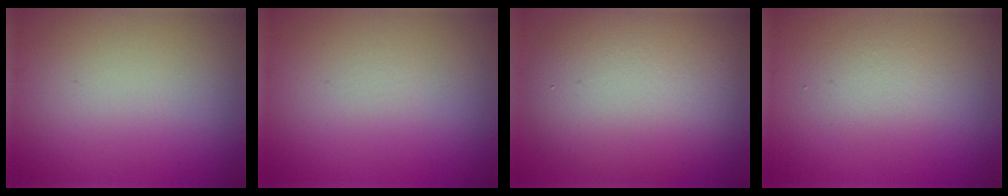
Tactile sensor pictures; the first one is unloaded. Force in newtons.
{"total": 0.0}
{"total": 10.4, "press": 10.4, "slide": 0.2}
{"total": 1.9, "press": 1.9, "slide": 0.1}